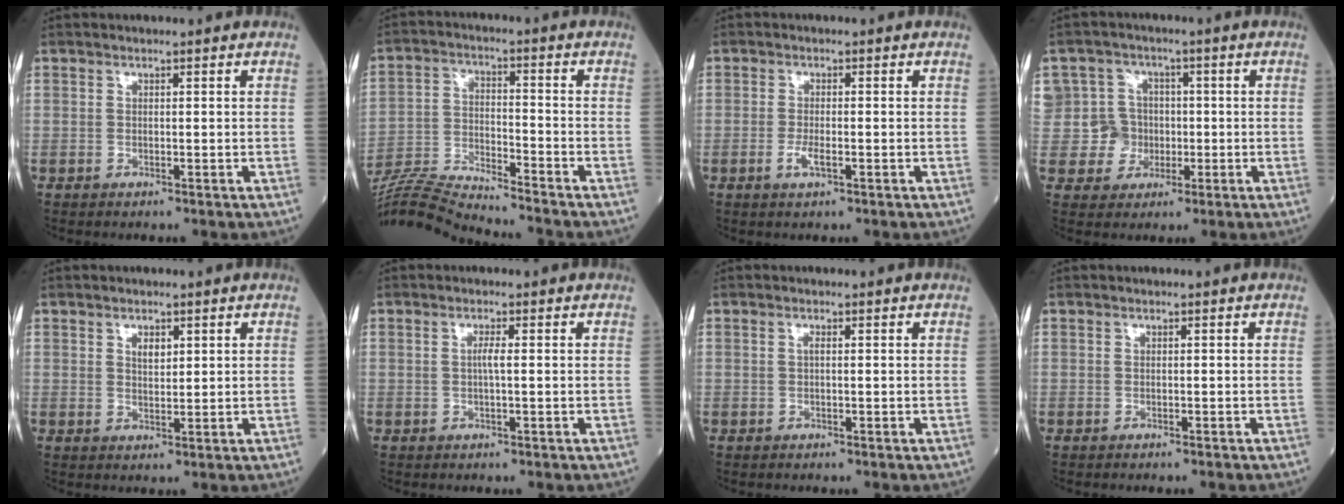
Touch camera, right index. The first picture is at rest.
{"total": 13.9, "force": [-13.3, -1.1, 3.8], "torque": [-0.069, -0.002, -0.238]}
{"total": 2.2, "force": [-0.8, 0.6, 2.0], "torque": [-0.043, -0.002, -0.013]}
{"total": 7.9, "force": [0.1, 7.8, 0.6], "torque": [-0.019, 0.033, 0.013]}
{"total": 2.0, "force": [1.0, 1.0, 1.5], "torque": [-0.023, 0.000, 0.019]}
{"total": 1.5, "force": [0.0, 0.0, 1.5], "torque": [-0.029, 0.001, -0.001]}
{"total": 0.6, "force": [0.1, 0.1, 0.6], "torque": [-0.016, 0.000, 0.001]}
{"total": 0.6, "force": [-0.6, 0.0, 0.2], "torque": [-0.007, -0.001, -0.011]}